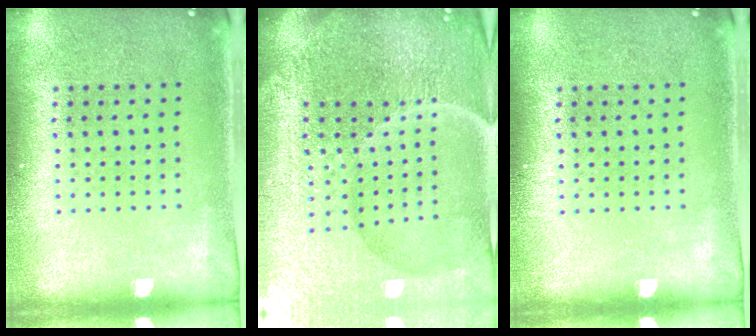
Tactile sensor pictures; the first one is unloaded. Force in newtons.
{"total": 6.7, "press": 6.0, "slide": 3.1}
{"total": 0.0}